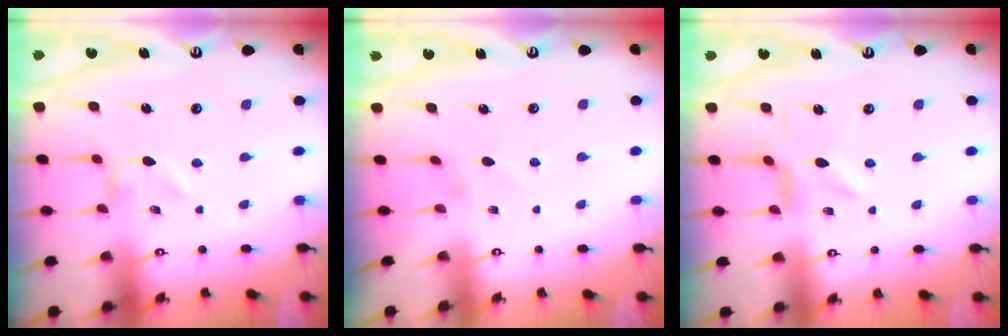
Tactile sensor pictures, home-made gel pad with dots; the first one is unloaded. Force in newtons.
{"total": 0.5, "press": 0.4, "slide": 0.3}
{"total": 2.4, "press": 2.4, "slide": 0.3}